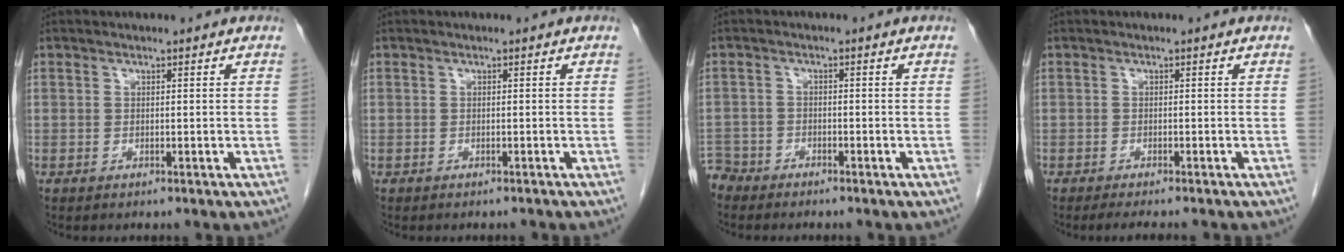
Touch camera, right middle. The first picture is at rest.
{"total": 0.9, "force": [-0.9, 0.2, 0.1], "torque": [-0.005, -0.002, -0.014]}
{"total": 3.6, "force": [-3.4, 1.2, -0.5], "torque": [0.009, -0.004, -0.069]}
{"total": 5.2, "force": [-4.5, 0.6, 2.5], "torque": [-0.026, -0.008, -0.063]}